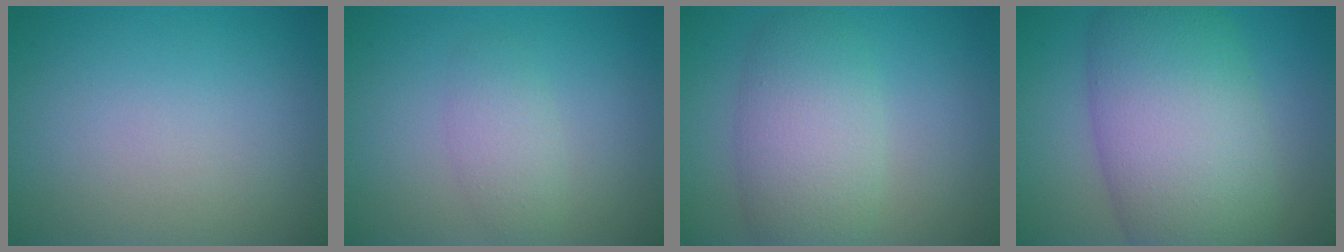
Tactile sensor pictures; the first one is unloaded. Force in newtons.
{"total": 1.5, "press": 1.5, "slide": 0.0}
{"total": 5.8, "press": 5.8, "slide": 0.1}
{"total": 11.5, "press": 11.5, "slide": 0.6}